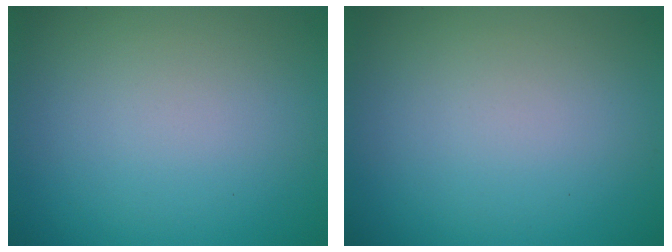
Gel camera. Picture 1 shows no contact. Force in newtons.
{"total": 0.0}